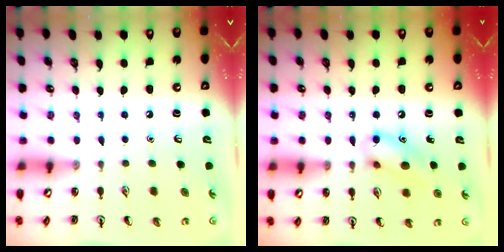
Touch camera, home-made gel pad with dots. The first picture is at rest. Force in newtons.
{"total": 9.8, "press": 9.7, "slide": 1.2}